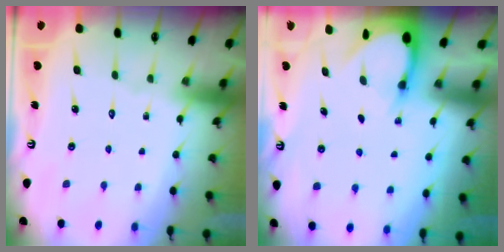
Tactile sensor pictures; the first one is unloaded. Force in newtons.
{"total": 3.6, "press": 3.5, "slide": 0.4}